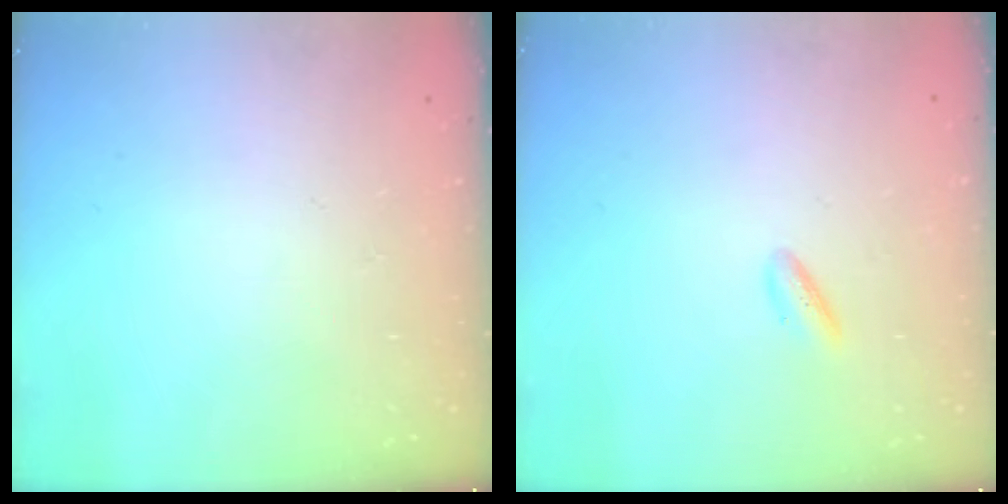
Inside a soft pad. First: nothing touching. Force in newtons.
{"total": 2.2, "press": 2.2, "slide": 0.5}